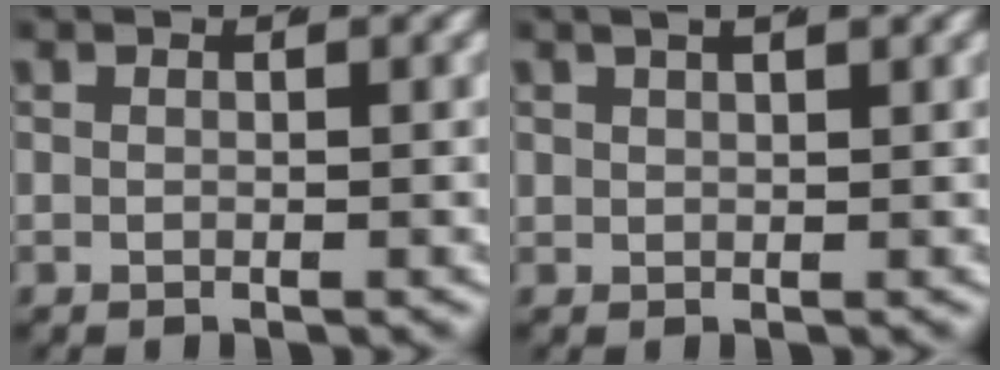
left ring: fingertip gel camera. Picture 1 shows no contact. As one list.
[{"total": 2.3, "force": [1.8, 0.6, 1.3], "torque": [-0.011, 0.013, 0.032]}]